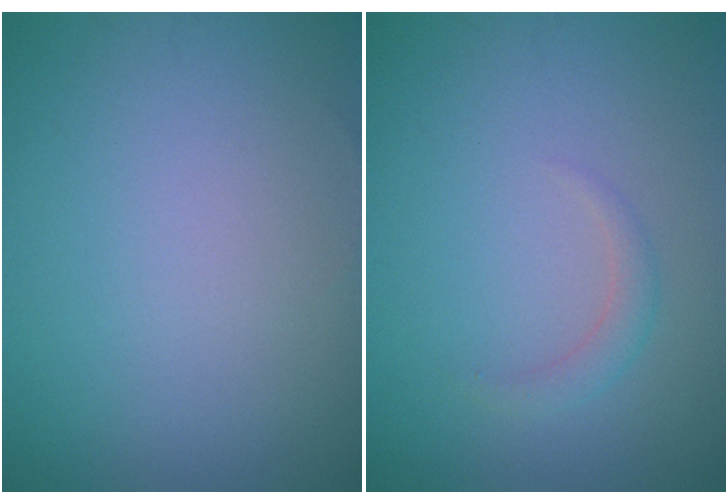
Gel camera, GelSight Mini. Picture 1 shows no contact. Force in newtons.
{"total": 1.2, "press": 1.2, "slide": 0.1}